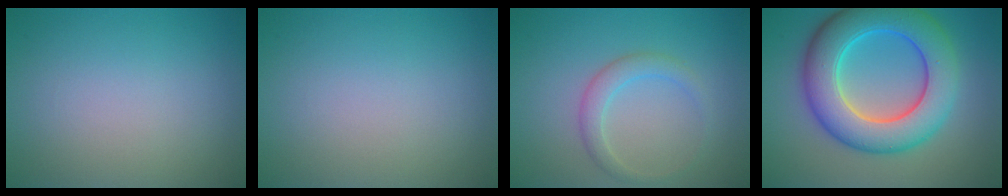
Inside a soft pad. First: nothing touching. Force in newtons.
{"total": 0.0}
{"total": 2.1, "press": 2.1, "slide": 0.1}
{"total": 9.9, "press": 9.9, "slide": 0.1}